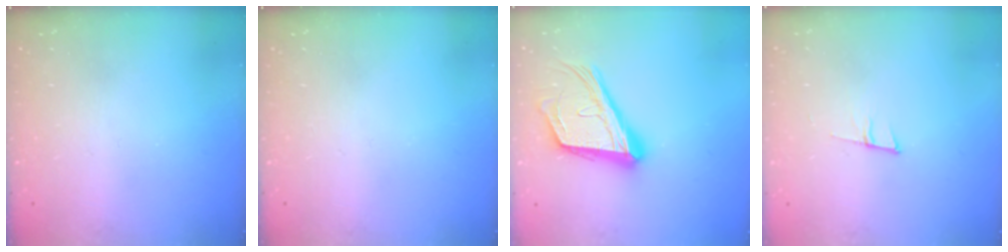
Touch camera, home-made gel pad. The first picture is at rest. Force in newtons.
{"total": 0.0}
{"total": 19.7, "press": 19.6, "slide": 2.3}
{"total": 5.6, "press": 5.0, "slide": 2.6}